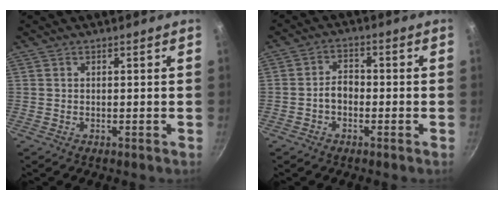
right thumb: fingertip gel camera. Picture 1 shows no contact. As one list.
[{"total": 3.8, "force": [-1.3, 2.7, 2.4], "torque": [-0.026, 0.023, -0.028]}]